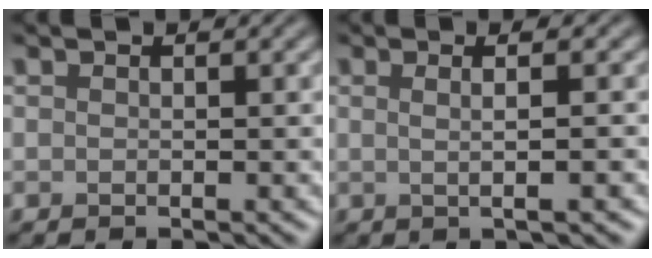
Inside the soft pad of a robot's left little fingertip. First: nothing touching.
{"total": 4.2, "force": [1.1, 1.8, 3.7], "torque": [-0.033, 0.014, -0.011]}